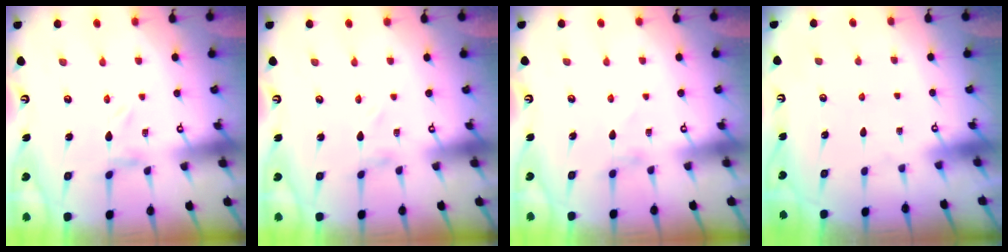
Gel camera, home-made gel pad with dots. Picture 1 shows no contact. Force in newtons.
{"total": 1.2, "press": 1.2, "slide": 0.1}
{"total": 2.9, "press": 2.9, "slide": 0.4}
{"total": 1.6, "press": 1.6, "slide": 0.1}